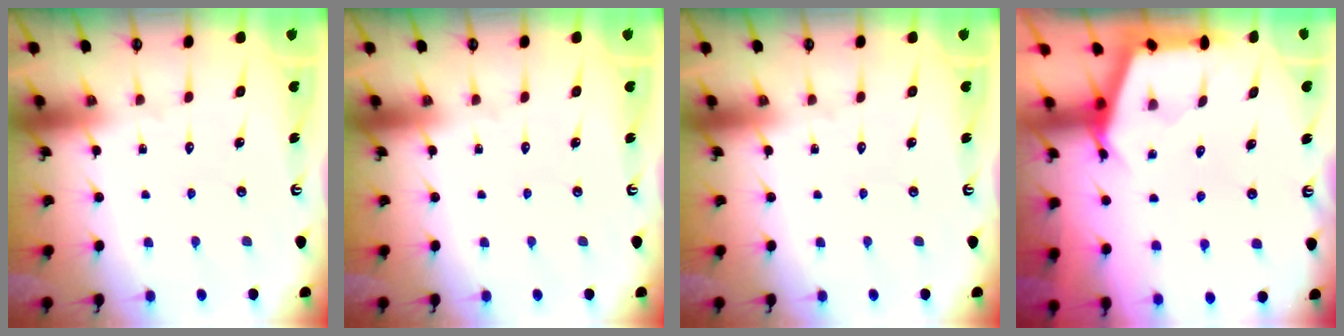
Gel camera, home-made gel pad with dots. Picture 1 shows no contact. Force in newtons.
{"total": 0.0}
{"total": 0.0}
{"total": 3.0, "press": 3.0, "slide": 0.4}